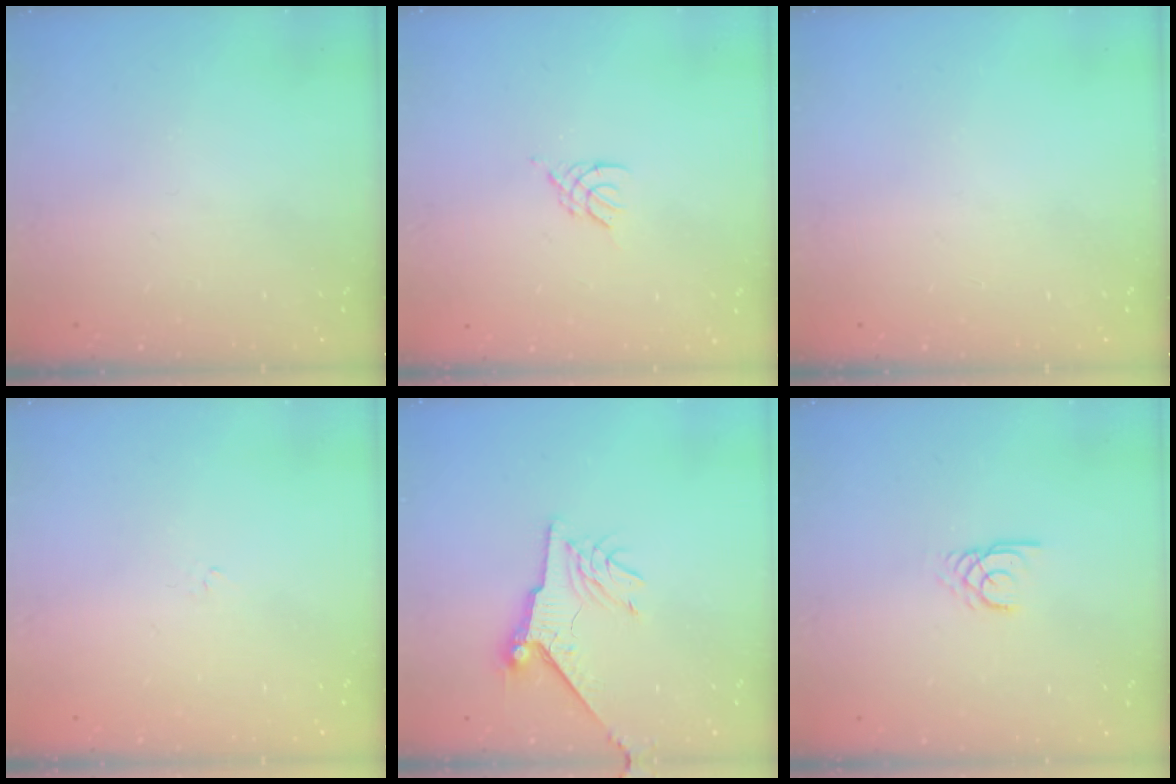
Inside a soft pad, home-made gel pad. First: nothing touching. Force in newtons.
{"total": 2.4, "press": 2.3, "slide": 0.5}
{"total": 0.0}
{"total": 1.2, "press": 1.2, "slide": 0.4}
{"total": 7.6, "press": 7.6, "slide": 1.0}
{"total": 2.1, "press": 2.1, "slide": 0.0}